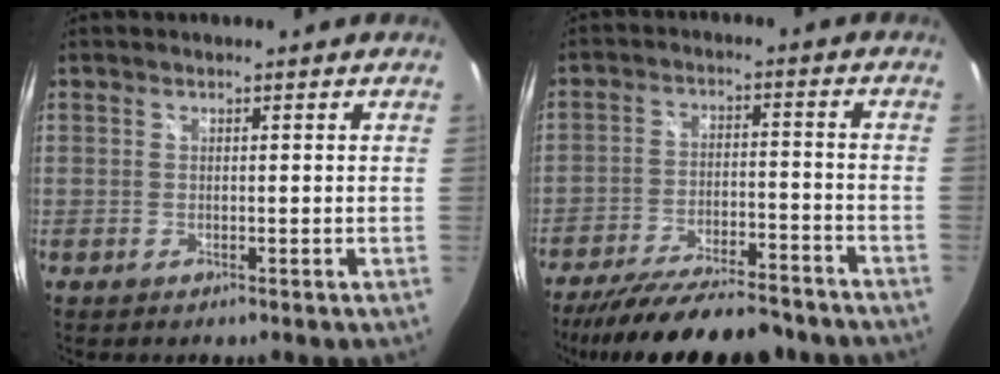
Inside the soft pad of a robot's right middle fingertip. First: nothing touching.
{"total": 19.9, "force": [-17.1, 4.1, 9.2], "torque": [-0.178, -0.032, -0.253]}